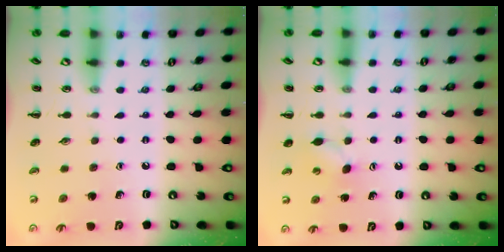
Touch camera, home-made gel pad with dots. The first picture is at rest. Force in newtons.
{"total": 4.7, "press": 4.6, "slide": 1.2}